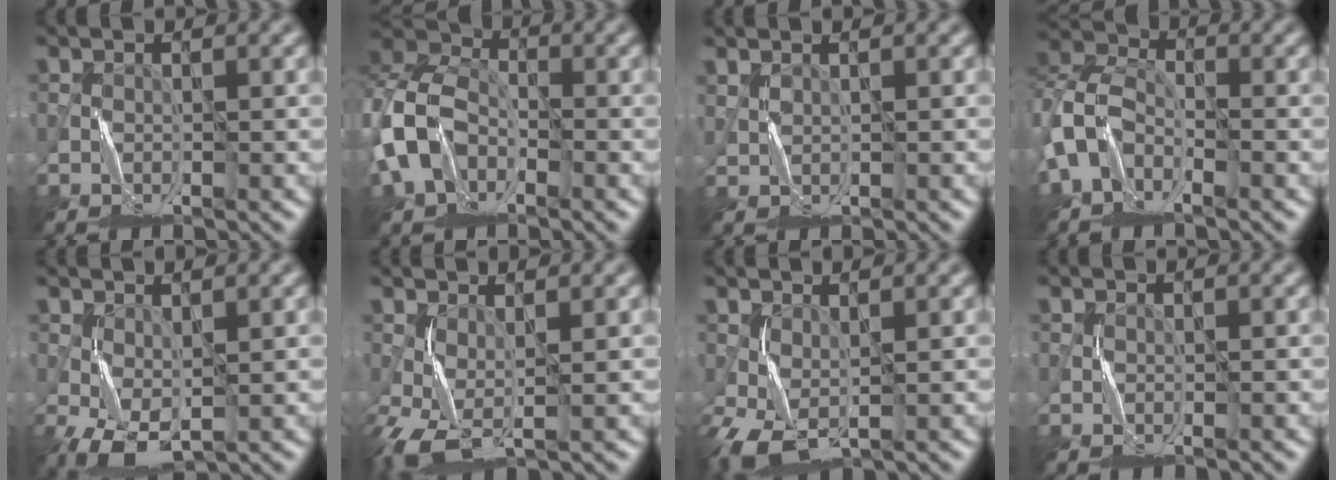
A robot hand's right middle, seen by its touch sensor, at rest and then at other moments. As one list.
[{"total": 7.1, "force": [-2.5, 5.1, 4.2], "torque": [-0.100, 0.007, -0.066]}, {"total": 1.0, "force": [1.0, 0.1, 0.3], "torque": [-0.014, -0.002, 0.024]}, {"total": 5.4, "force": [-2.5, 3.5, 3.2], "torque": [-0.068, 0.007, -0.063]}, {"total": 3.8, "force": [-0.3, 2.0, 3.2], "torque": [-0.086, 0.003, -0.003]}, {"total": 4.2, "force": [-0.6, 1.9, 3.7], "torque": [-0.099, 0.001, -0.015]}, {"total": 4.2, "force": [-0.5, 2.3, 3.5], "torque": [-0.098, -0.001, -0.009]}, {"total": 0.0}]